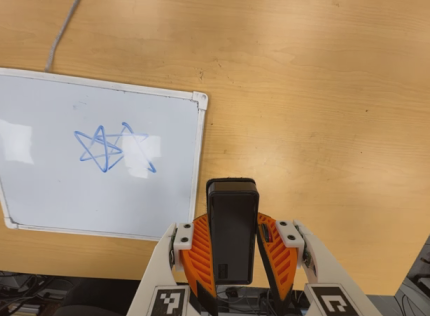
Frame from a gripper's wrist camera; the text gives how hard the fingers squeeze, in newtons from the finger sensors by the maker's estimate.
{"total": 7.9, "left": 5.9, "right": 9.8}